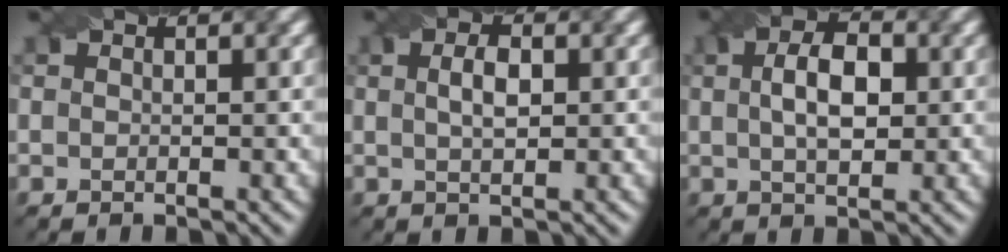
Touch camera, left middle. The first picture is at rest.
{"total": 1.4, "force": [-0.3, 0.7, 1.1], "torque": [-0.017, 0.005, 0.010]}
{"total": 3.6, "force": [0.0, 2.1, 3.0], "torque": [-0.048, 0.007, 0.013]}